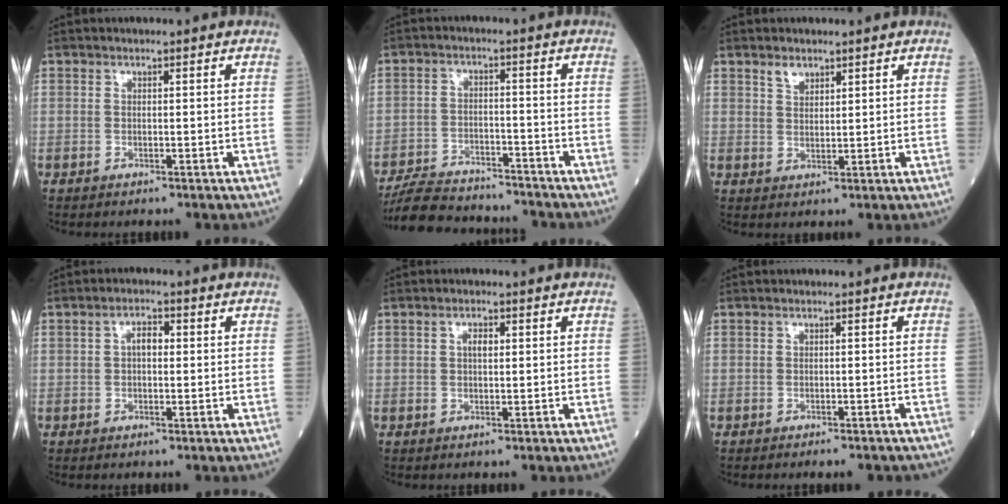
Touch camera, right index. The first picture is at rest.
{"total": 12.0, "force": [-11.3, 2.6, 3.1], "torque": [-0.055, 0.008, -0.179]}
{"total": 2.3, "force": [1.7, 1.1, 0.9], "torque": [-0.017, 0.001, 0.034]}
{"total": 2.5, "force": [0.3, 1.2, 2.2], "torque": [-0.037, 0.011, 0.003]}
{"total": 1.7, "force": [0.4, 0.7, 1.5], "torque": [-0.027, 0.002, 0.007]}
{"total": 3.3, "force": [-2.8, 1.0, 1.3], "torque": [-0.009, -0.003, -0.033]}